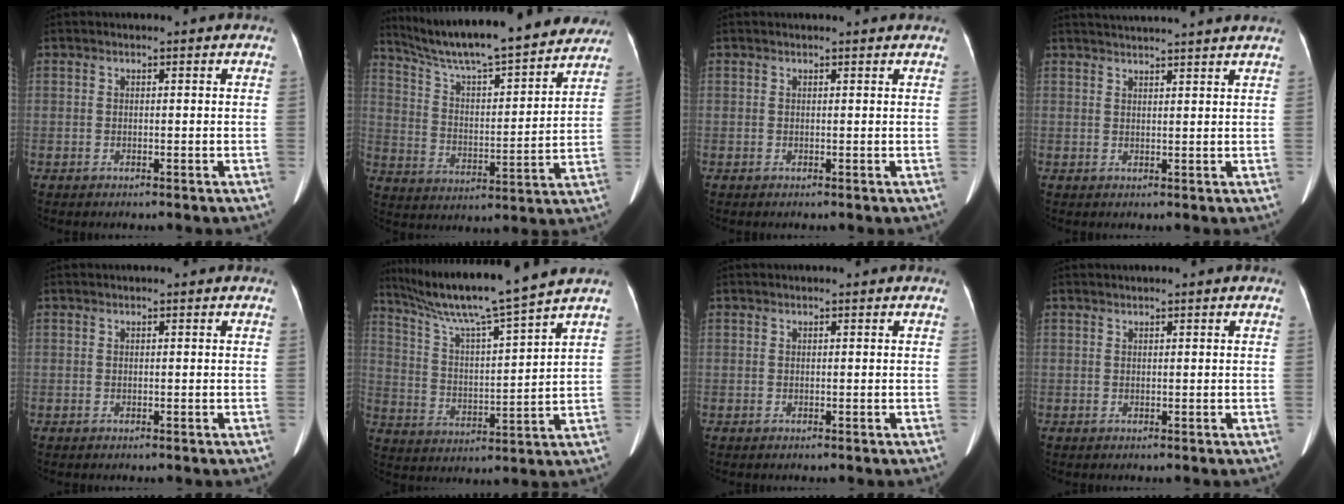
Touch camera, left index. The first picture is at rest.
{"total": 23.8, "force": [21.2, 2.8, 10.4], "torque": [-0.176, -0.005, 0.309]}
{"total": 2.7, "force": [2.6, 0.0, 0.7], "torque": [-0.012, 0.012, 0.026]}
{"total": 10.7, "force": [10.0, -0.9, 3.6], "torque": [-0.061, 0.014, 0.125]}
{"total": 0.0}
{"total": 15.1, "force": [12.8, -2.1, 7.8], "torque": [-0.142, -0.002, 0.220]}
{"total": 0.0}
{"total": 0.6, "force": [0.6, 0.0, 0.3], "torque": [-0.006, 0.012, 0.014]}